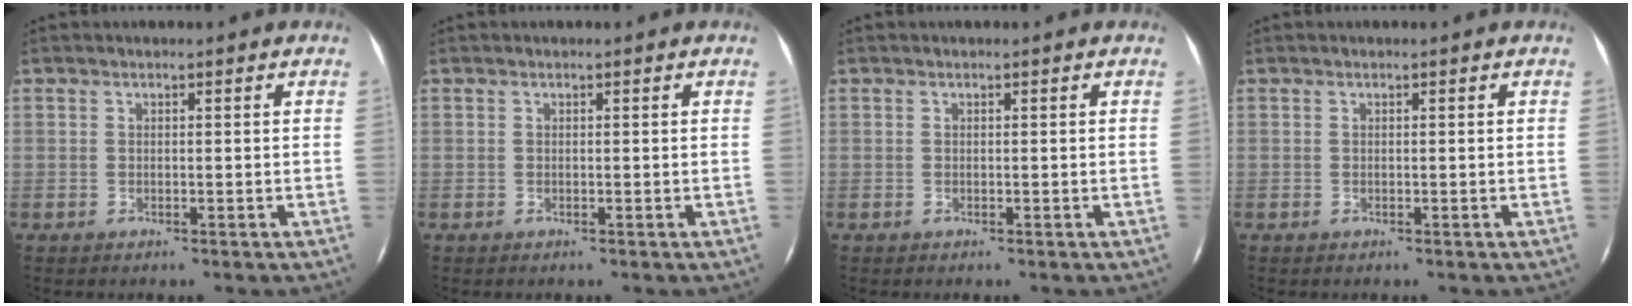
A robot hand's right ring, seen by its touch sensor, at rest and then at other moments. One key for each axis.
{"total": 0.0}
{"total": 0.0}
{"total": 0.0}